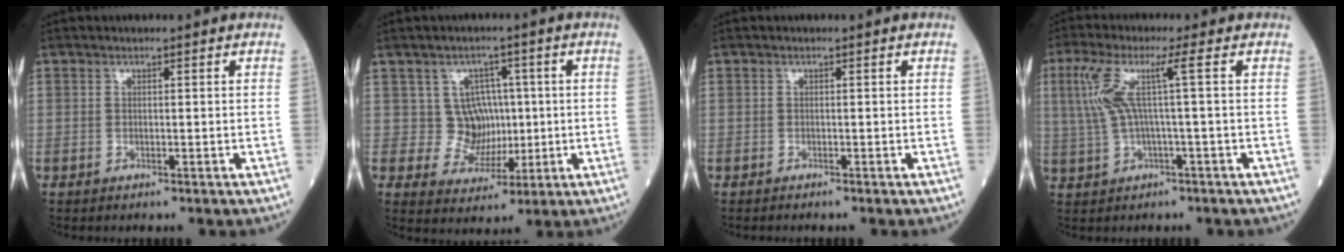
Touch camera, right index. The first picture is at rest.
{"total": 5.5, "force": [0.9, 5.3, 1.3], "torque": [-0.010, 0.011, 0.022]}
{"total": 0.6, "force": [-0.5, -0.2, 0.2], "torque": [-0.001, 0.001, -0.008]}
{"total": 6.6, "force": [1.2, -0.5, 6.4], "torque": [-0.147, 0.026, 0.033]}